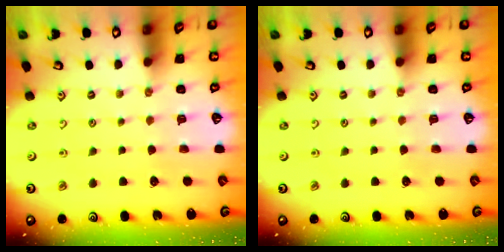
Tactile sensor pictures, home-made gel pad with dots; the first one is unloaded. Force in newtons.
{"total": 0.0}